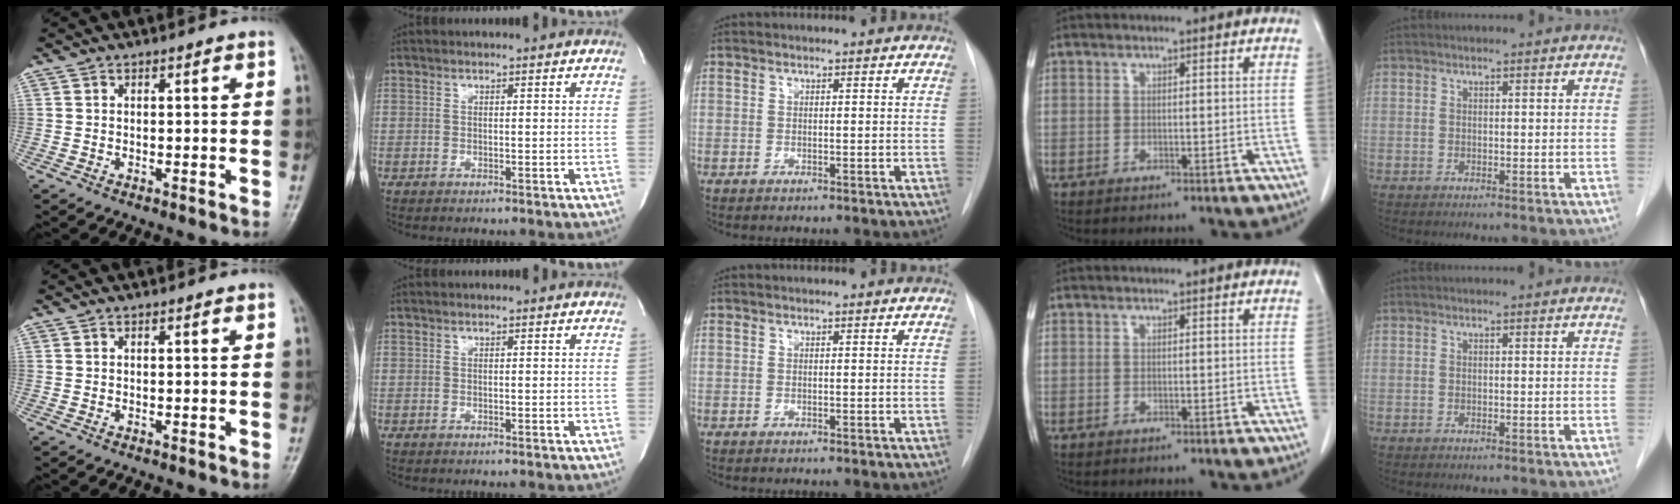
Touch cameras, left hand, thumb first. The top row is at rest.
{}